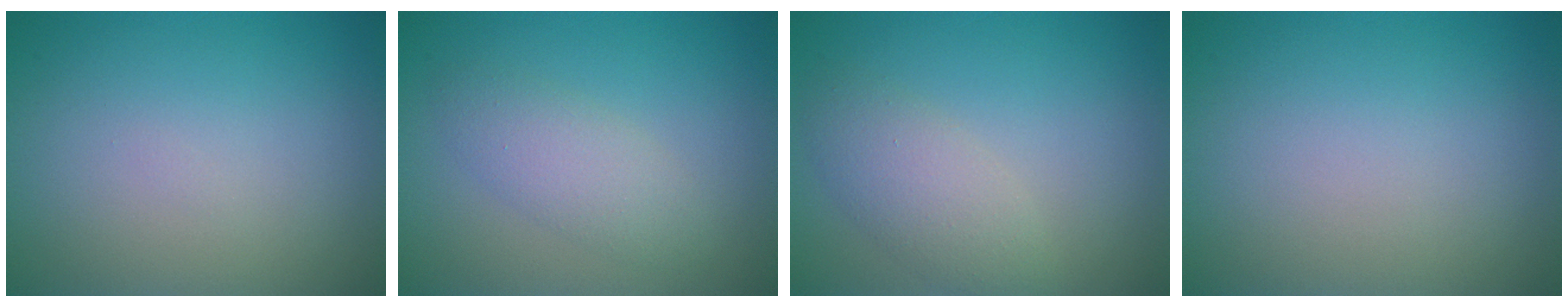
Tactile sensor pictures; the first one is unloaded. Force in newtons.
{"total": 2.7, "press": 2.7, "slide": 0.1}
{"total": 3.2, "press": 3.2, "slide": 0.3}
{"total": 0.0}